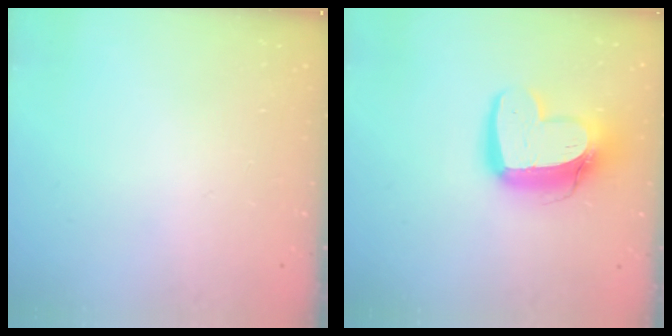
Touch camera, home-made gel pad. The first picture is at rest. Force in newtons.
{"total": 15.5, "press": 15.4, "slide": 1.8}